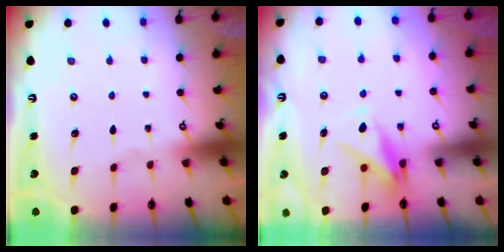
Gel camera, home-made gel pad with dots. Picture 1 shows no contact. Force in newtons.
{"total": 9.2, "press": 9.1, "slide": 1.6}